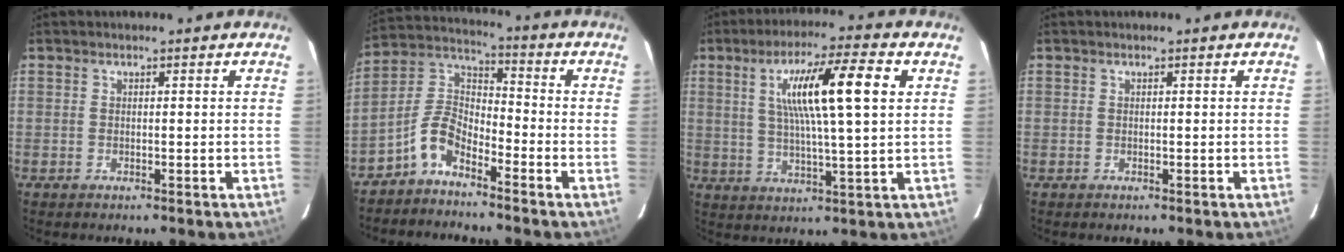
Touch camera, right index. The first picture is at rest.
{"total": 7.1, "force": [-5.0, 3.1, 4.0], "torque": [-0.090, 0.023, -0.105]}
{"total": 13.2, "force": [3.6, 0.6, 12.7], "torque": [-0.221, 0.013, 0.059]}
{"total": 0.0}